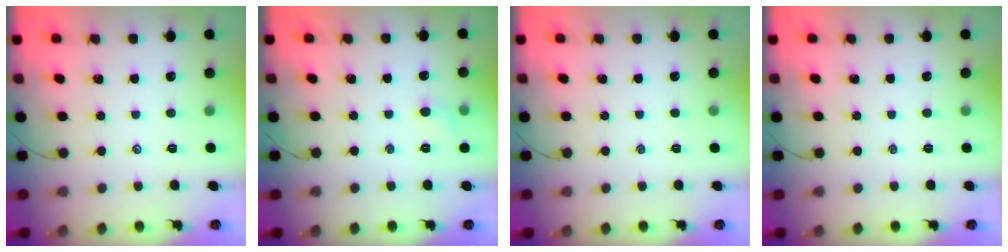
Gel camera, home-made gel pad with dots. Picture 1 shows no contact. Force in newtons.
{"total": 4.8, "press": 4.6, "slide": 1.3}
{"total": 0.0}
{"total": 0.0}